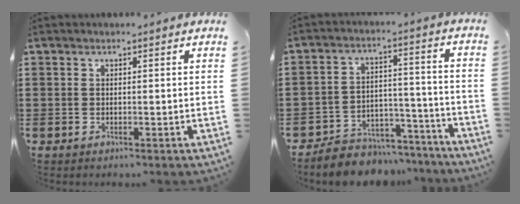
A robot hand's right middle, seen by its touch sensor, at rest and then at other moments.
{"total": 6.5, "force": [-6.2, 1.7, 0.4], "torque": [-0.003, 0.019, -0.122]}